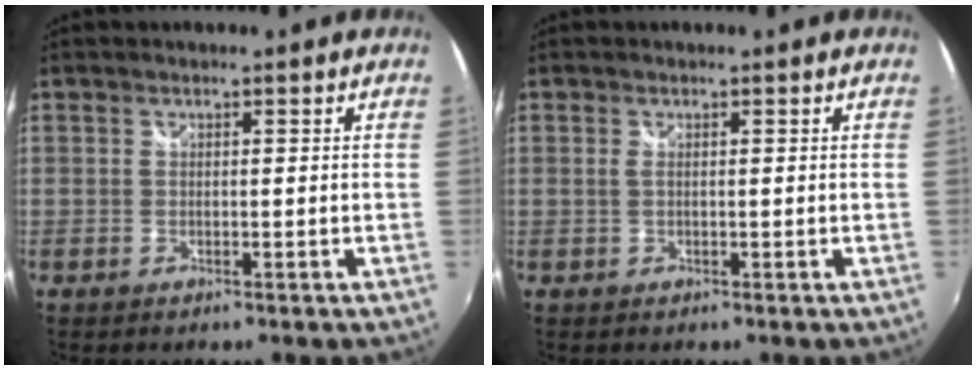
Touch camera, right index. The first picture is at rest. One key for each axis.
{"total": 0.6, "fx": 0.1, "fy": 0.1, "fz": 0.6, "tx": -0.012, "ty": 0.000, "tz": 0.001}